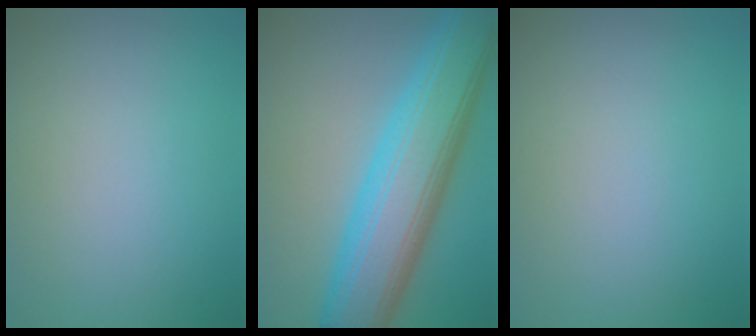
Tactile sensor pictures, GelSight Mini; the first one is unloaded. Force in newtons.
{"total": 11.0, "press": 11.0, "slide": 0.1}
{"total": 0.0}